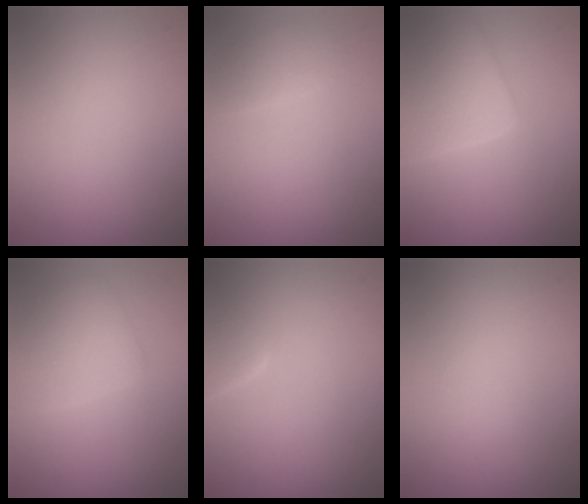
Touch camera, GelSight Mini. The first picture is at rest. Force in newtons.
{"total": 1.3, "press": 1.3, "slide": 0.1}
{"total": 4.5, "press": 4.5, "slide": 0.2}
{"total": 2.9, "press": 2.9, "slide": 0.2}
{"total": 1.9, "press": 1.9, "slide": 0.2}
{"total": 0.6, "press": 0.6, "slide": 0.0}